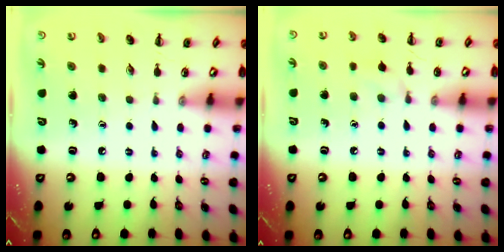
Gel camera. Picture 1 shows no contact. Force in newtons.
{"total": 6.2, "press": 6.0, "slide": 1.8}